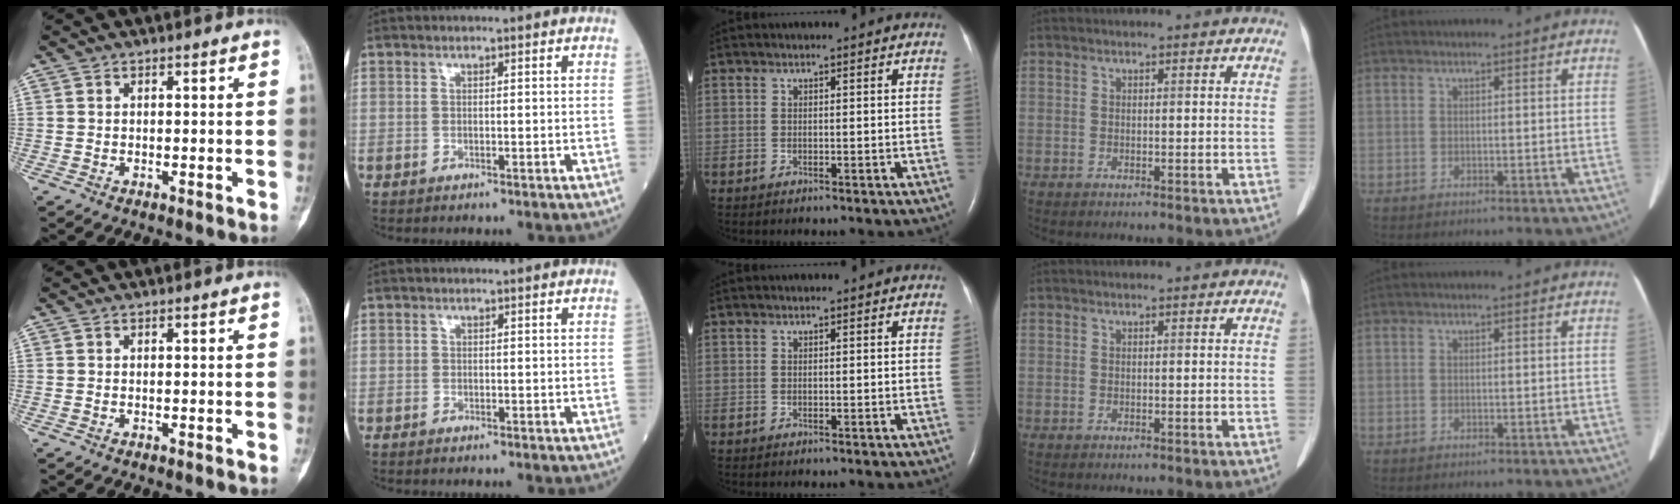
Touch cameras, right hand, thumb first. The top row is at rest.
{}